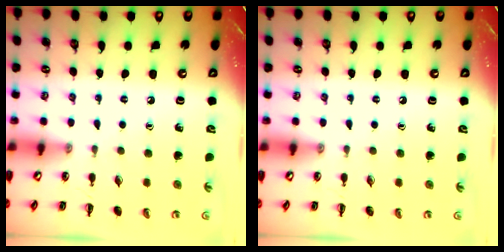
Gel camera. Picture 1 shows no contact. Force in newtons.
{"total": 0.0}